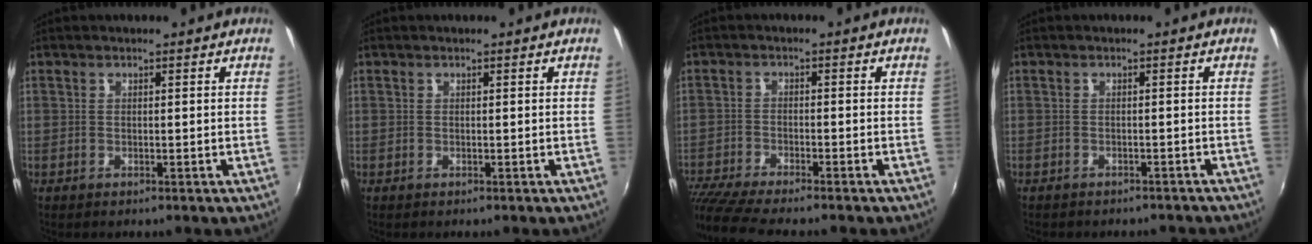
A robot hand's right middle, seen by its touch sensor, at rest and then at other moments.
{"total": 0.0}
{"total": 10.0, "force": [-8.8, 0.6, 4.7], "torque": [-0.119, -0.039, -0.158]}
{"total": 5.1, "force": [-4.6, 1.7, 1.6], "torque": [-0.034, -0.009, -0.055]}